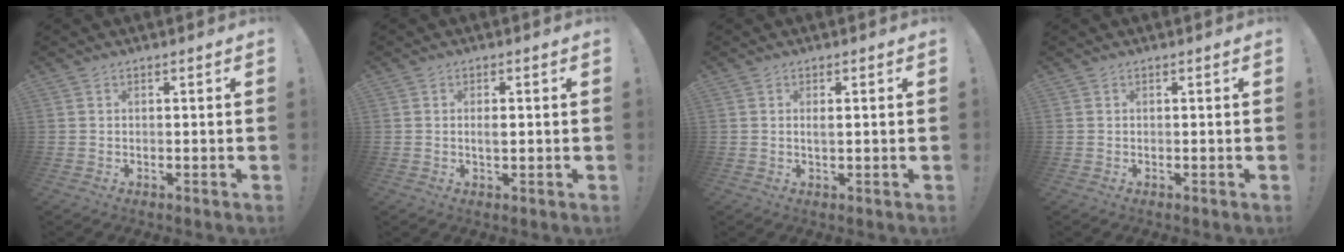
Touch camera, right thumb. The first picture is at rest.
{"total": 2.0, "force": [0.0, 0.9, 1.8], "torque": [-0.032, 0.002, -0.001]}
{"total": 1.5, "force": [0.4, 0.3, 1.4], "torque": [-0.026, -0.002, 0.006]}
{"total": 0.0}